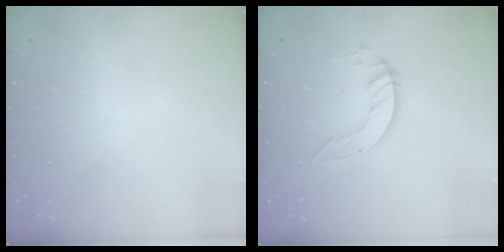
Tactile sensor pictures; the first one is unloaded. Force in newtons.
{"total": 5.2, "press": 5.2, "slide": 0.3}